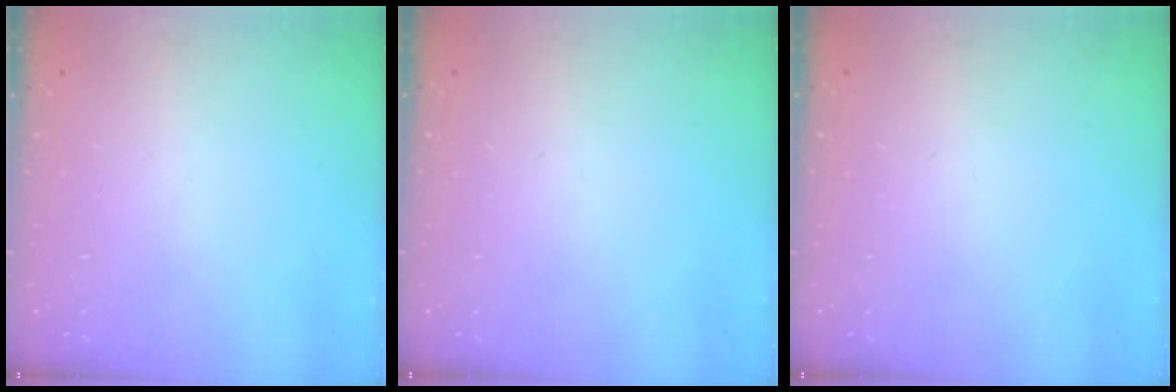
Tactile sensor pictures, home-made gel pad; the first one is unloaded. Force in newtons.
{"total": 0.0}
{"total": 0.0}